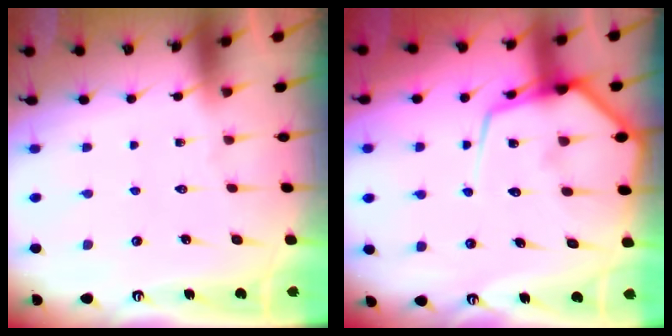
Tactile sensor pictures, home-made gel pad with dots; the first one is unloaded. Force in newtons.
{"total": 12.8, "press": 12.7, "slide": 1.2}